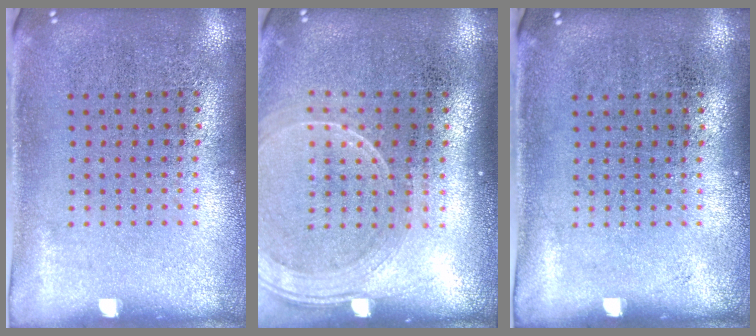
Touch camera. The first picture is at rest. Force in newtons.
{"total": 1.7, "press": 1.5, "slide": 0.8}
{"total": 0.0}